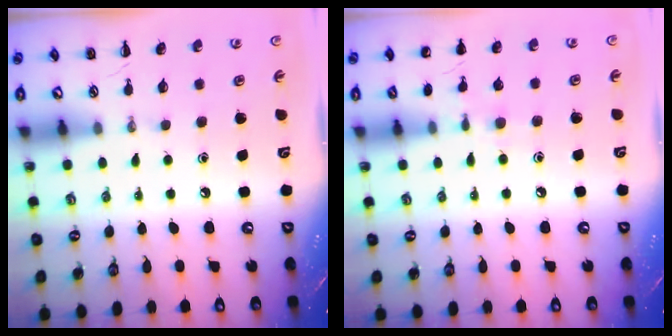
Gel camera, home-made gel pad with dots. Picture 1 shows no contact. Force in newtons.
{"total": 6.7, "press": 6.5, "slide": 1.9}